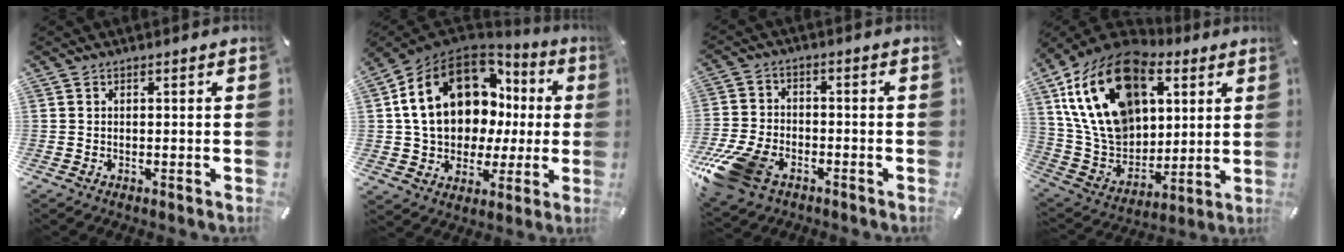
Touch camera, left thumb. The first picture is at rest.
{"total": 20.4, "force": [6.1, 14.6, 12.8], "torque": [-0.236, -0.026, 0.110]}
{"total": 14.2, "force": [-7.5, 8.8, 8.1], "torque": [-0.165, 0.038, -0.132]}
{"total": 24.3, "force": [9.6, 17.1, 14.5], "torque": [-0.298, -0.040, 0.175]}